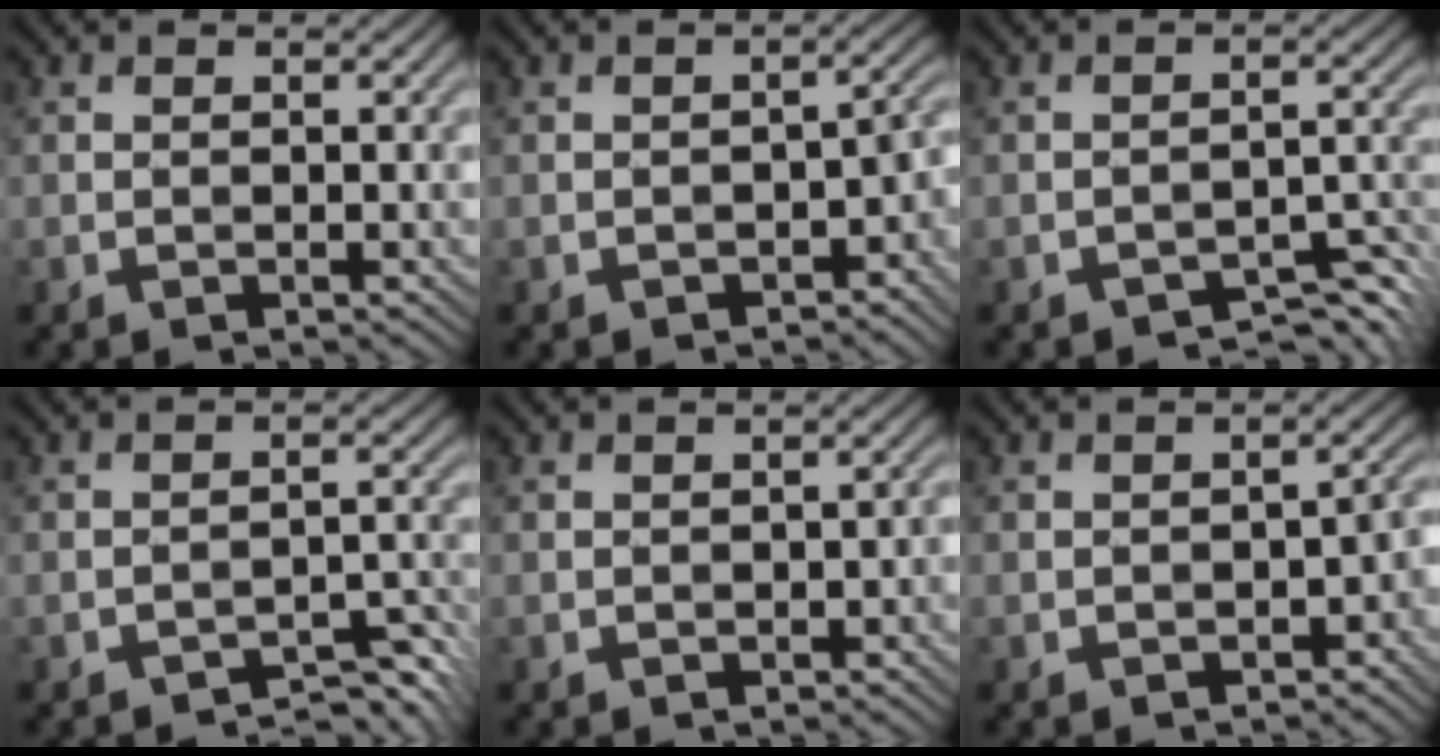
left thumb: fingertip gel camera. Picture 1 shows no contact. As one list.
[{"total": 4.5, "force": [-2.3, 2.4, 3.1], "torque": [-0.036, -0.006, -0.033]}, {"total": 3.9, "force": [-3.3, 1.1, 1.9], "torque": [-0.021, 0.005, -0.043]}, {"total": 4.3, "force": [-3.7, 1.0, 1.9], "torque": [-0.022, 0.008, -0.050]}, {"total": 1.0, "force": [-0.5, 0.5, 0.6], "torque": [-0.013, -0.003, -0.006]}, {"total": 3.3, "force": [-1.7, 1.8, 2.2], "torque": [-0.026, -0.004, -0.023]}]